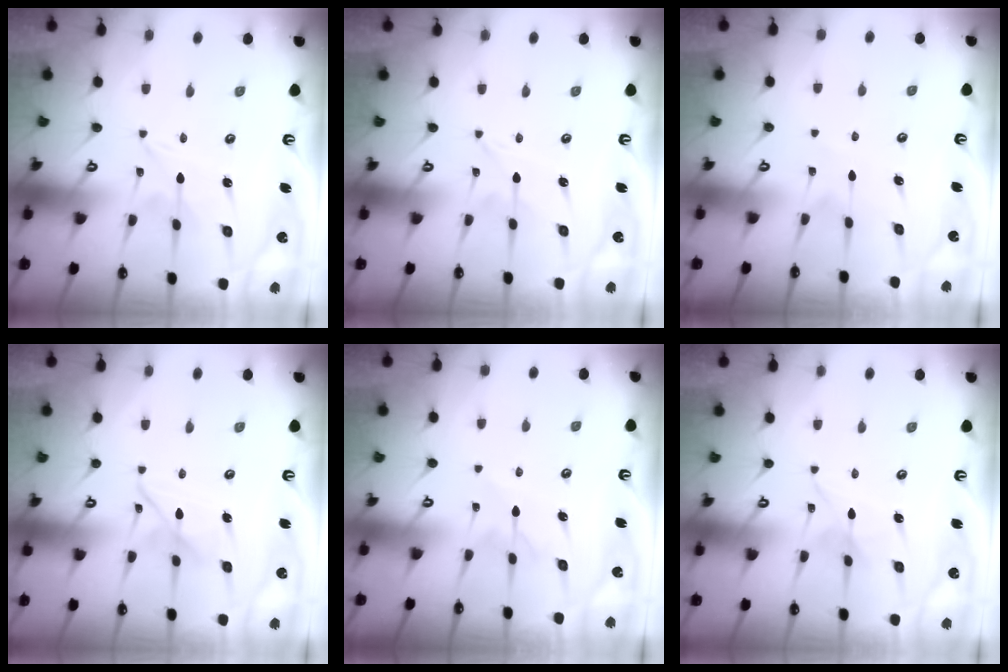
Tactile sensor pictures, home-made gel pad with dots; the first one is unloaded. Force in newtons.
{"total": 0.0}
{"total": 2.8, "press": 2.7, "slide": 0.3}
{"total": 9.8, "press": 9.8, "slide": 0.7}
{"total": 5.1, "press": 5.0, "slide": 0.6}
{"total": 2.2, "press": 2.2, "slide": 0.3}